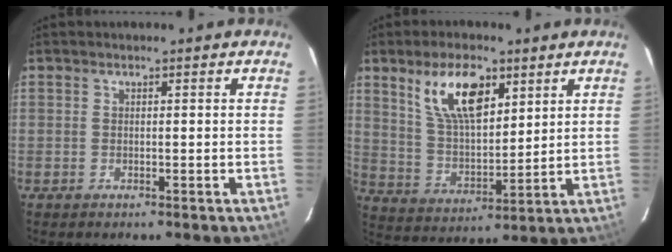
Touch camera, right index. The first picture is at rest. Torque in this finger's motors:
{"motor_torque": [0.51, 0.46, 0.31, 0.12]}